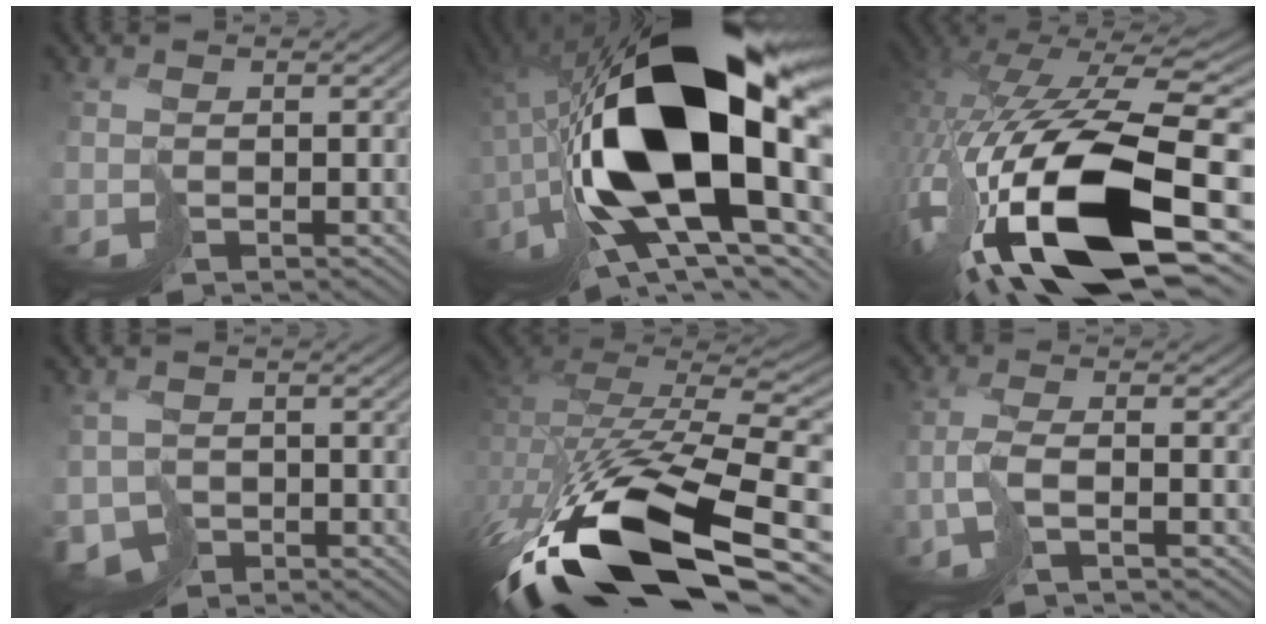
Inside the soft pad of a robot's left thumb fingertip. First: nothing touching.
{"total": 21.3, "force": [0.0, 10.4, 18.7], "torque": [-0.375, -0.009, -0.008]}
{"total": 20.3, "force": [-5.6, 9.8, 16.9], "torque": [-0.364, -0.055, -0.083]}
{"total": 3.8, "force": [-1.3, 3.2, 1.5], "torque": [-0.035, -0.012, -0.024]}
{"total": 16.5, "force": [-7.9, 7.8, 12.2], "torque": [-0.267, -0.046, -0.118]}
{"total": 2.8, "force": [-0.6, 0.4, 2.7], "torque": [-0.054, 0.002, -0.027]}